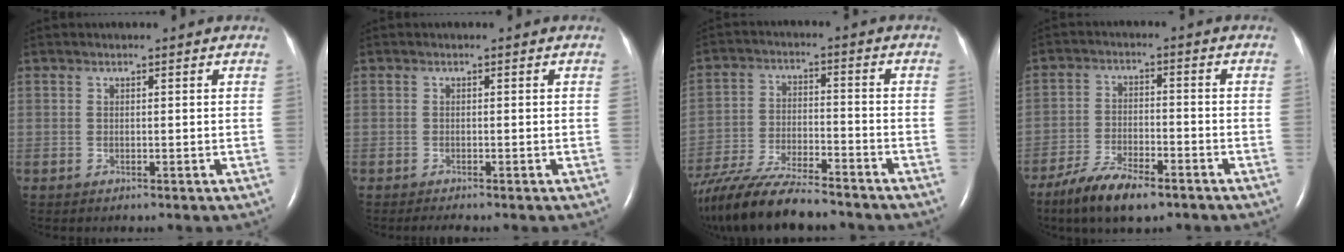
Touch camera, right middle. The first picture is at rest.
{"total": 1.3, "force": [-1.1, 0.0, 0.6], "torque": [-0.017, -0.005, -0.017]}
{"total": 17.8, "force": [-15.2, 2.9, 8.8], "torque": [-0.190, -0.032, -0.260]}
{"total": 9.3, "force": [-6.7, 2.6, 5.9], "torque": [-0.117, -0.015, -0.119]}